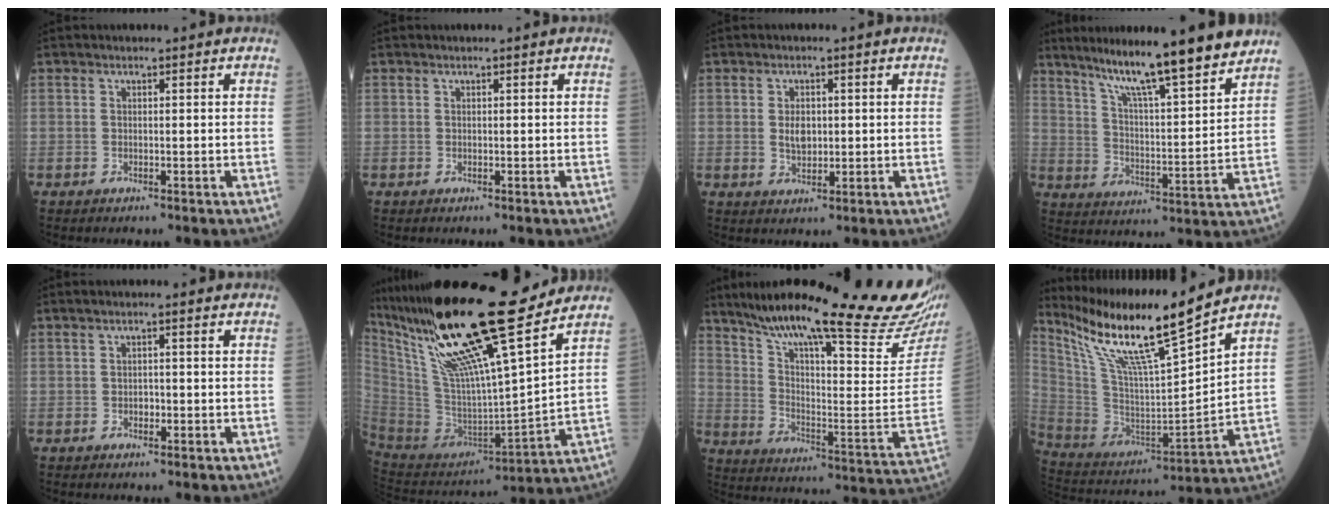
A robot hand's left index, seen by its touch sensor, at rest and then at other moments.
{"total": 0.0}
{"total": 2.9, "force": [0.3, 2.0, 2.1], "torque": [-0.040, 0.001, 0.009]}
{"total": 15.9, "force": [13.2, -0.2, 8.9], "torque": [-0.140, -0.001, 0.203]}
{"total": 1.1, "force": [-0.2, 0.6, 0.9], "torque": [-0.015, 0.002, -0.005]}
{"total": 24.9, "force": [18.4, 1.3, 16.7], "torque": [-0.307, -0.003, 0.333]}
{"total": 30.1, "force": [25.2, 1.4, 16.3], "torque": [-0.263, -0.080, 0.341]}
{"total": 17.1, "force": [13.6, -0.7, 10.4], "torque": [-0.199, -0.010, 0.257]}